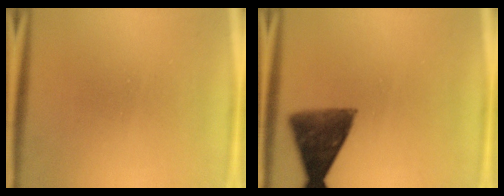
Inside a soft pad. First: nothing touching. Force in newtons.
{"total": 9.5}